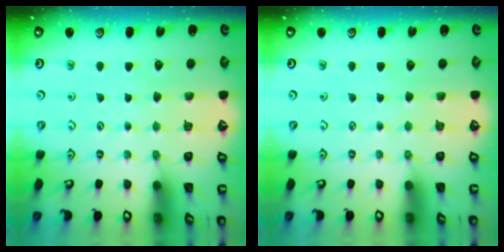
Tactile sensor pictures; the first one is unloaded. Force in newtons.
{"total": 0.0}